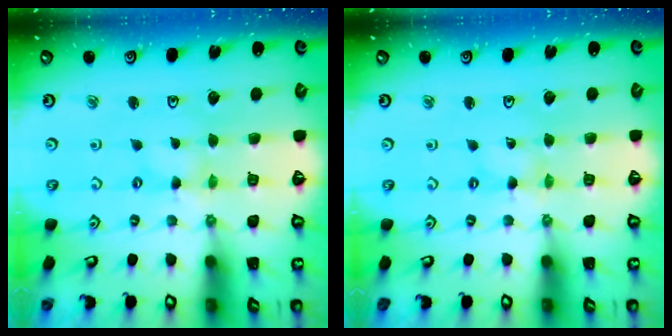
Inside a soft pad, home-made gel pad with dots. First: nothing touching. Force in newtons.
{"total": 0.0}